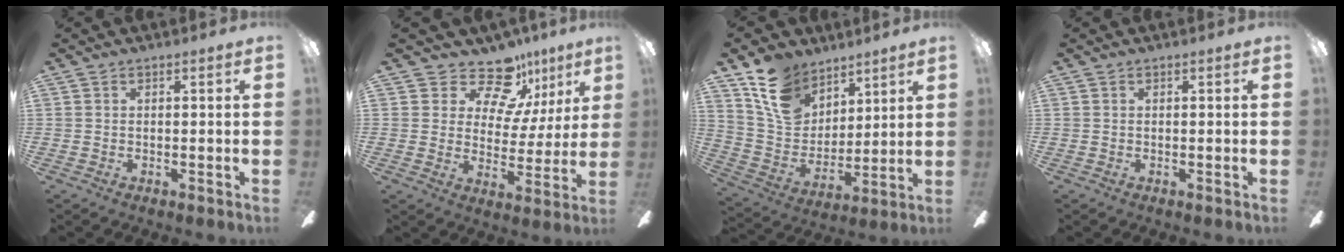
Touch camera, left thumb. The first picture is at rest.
{"total": 14.1, "force": [10.7, 7.1, 5.7], "torque": [-0.091, -0.080, 0.193]}
{"total": 15.5, "force": [10.3, 10.3, 5.5], "torque": [-0.113, -0.050, 0.204]}
{"total": 0.0}